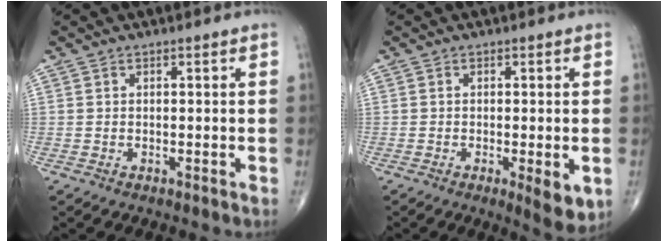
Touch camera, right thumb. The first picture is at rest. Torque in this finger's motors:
{"motor_torque": [0.71, 0.98, 0.66, -0.27, 0.17]}